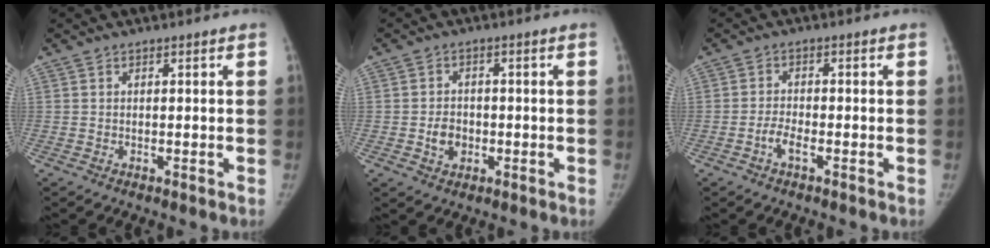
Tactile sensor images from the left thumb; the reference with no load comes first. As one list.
[{"total": 4.1, "force": [-1.1, 3.4, 2.1], "torque": [-0.020, 0.008, -0.017]}, {"total": 2.7, "force": [-1.6, 1.1, 1.9], "torque": [-0.036, 0.013, -0.032]}]